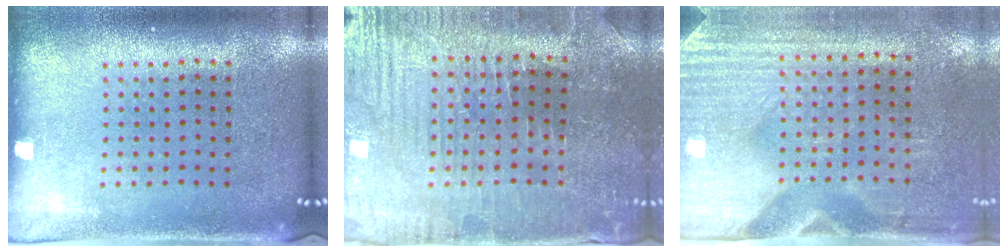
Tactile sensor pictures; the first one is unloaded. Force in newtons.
{"total": 1.8, "press": 1.8, "slide": 0.3}
{"total": 2.9, "press": 2.6, "slide": 1.5}